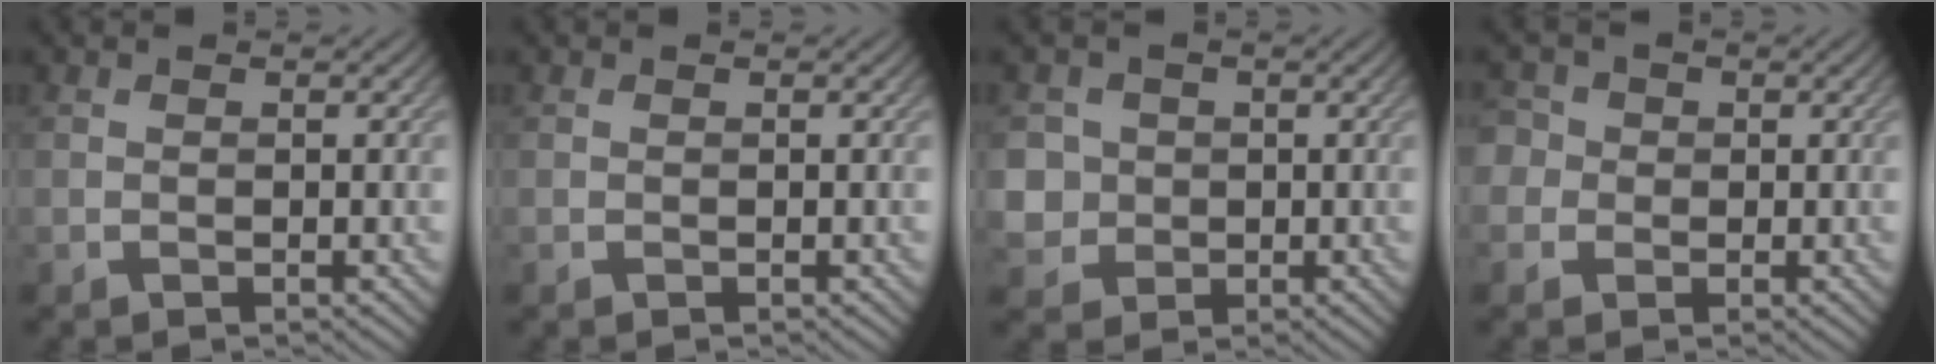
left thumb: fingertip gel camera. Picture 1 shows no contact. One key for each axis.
{"total": 0.0}
{"total": 4.3, "fx": 0.1, "fy": 4.2, "fz": 1.0, "tx": -0.035, "ty": -0.004, "tz": -0.011}
{"total": 4.0, "fx": 0.7, "fy": 3.8, "fz": 1.1, "tx": -0.025, "ty": 0.014, "tz": -0.013}